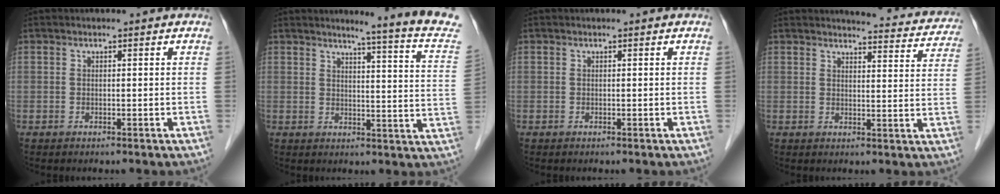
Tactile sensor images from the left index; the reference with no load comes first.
{"total": 13.7, "force": [12.3, -1.2, 6.1], "torque": [-0.074, -0.072, 0.118]}
{"total": 0.0}
{"total": 14.1, "force": [13.6, 2.2, 2.5], "torque": [-0.005, -0.039, 0.133]}